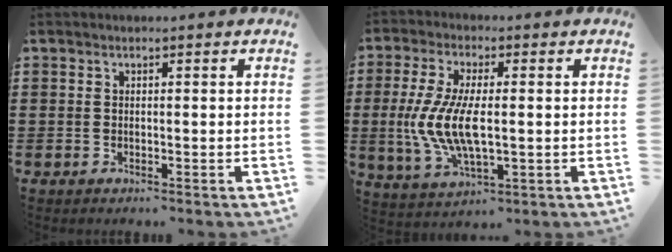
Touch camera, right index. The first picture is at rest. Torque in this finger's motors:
{"motor_torque": [1.57, -0.57, 1.05, 0.21]}